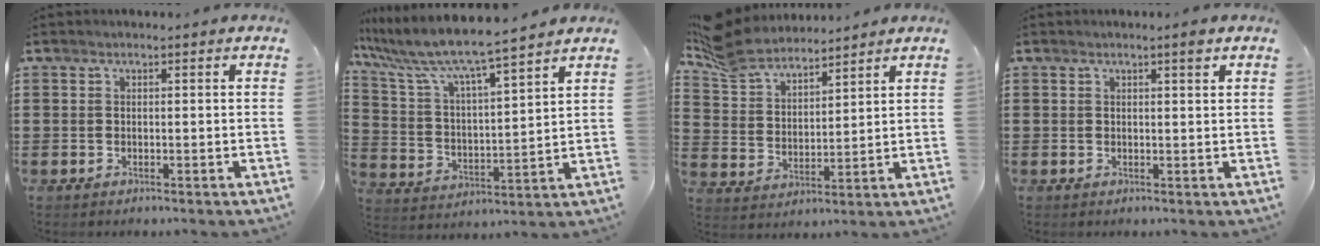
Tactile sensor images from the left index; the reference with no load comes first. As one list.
[{"total": 7.0, "force": [6.3, 0.1, 3.0], "torque": [-0.089, -0.044, 0.100]}, {"total": 7.1, "force": [6.6, 2.1, 1.8], "torque": [-0.065, -0.020, 0.122]}, {"total": 1.7, "force": [1.1, 0.0, 1.3], "torque": [-0.020, -0.004, 0.018]}]